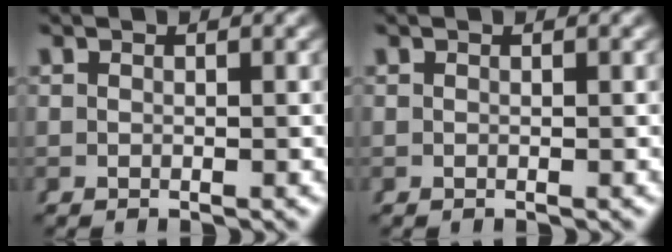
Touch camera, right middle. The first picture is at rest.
{"total": 0.0}